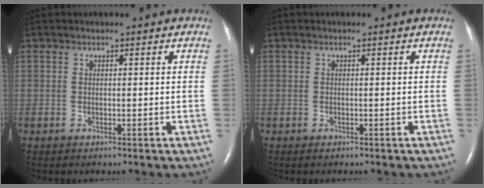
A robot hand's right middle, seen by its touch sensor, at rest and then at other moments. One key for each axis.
{"total": 1.2, "fx": -1.0, "fy": 0.4, "fz": 0.5, "tx": -0.012, "ty": -0.002, "tz": -0.009}